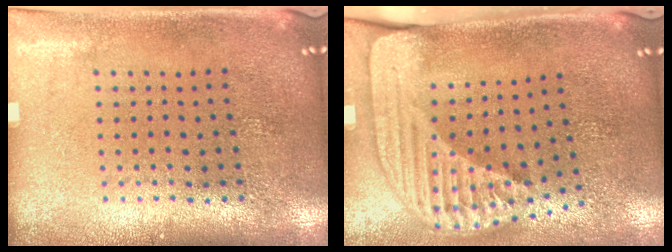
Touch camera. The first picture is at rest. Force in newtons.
{"total": 2.4, "press": 1.8, "slide": 1.7}